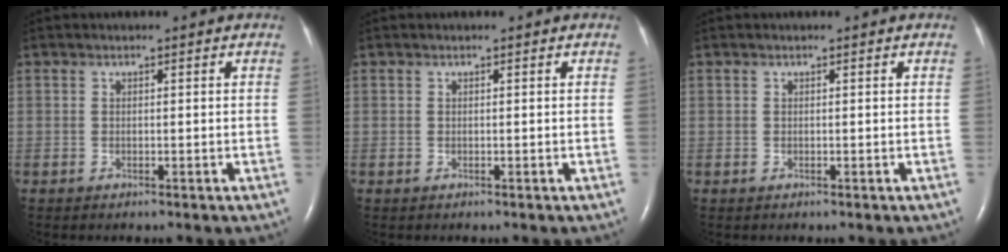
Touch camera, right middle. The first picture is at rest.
{"total": 0.0}
{"total": 0.0}